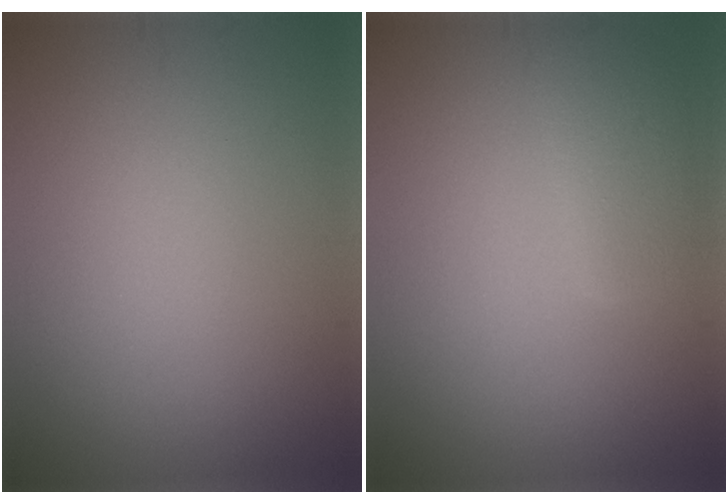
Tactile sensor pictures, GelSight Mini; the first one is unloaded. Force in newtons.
{"total": 2.7, "press": 2.7, "slide": 0.0}